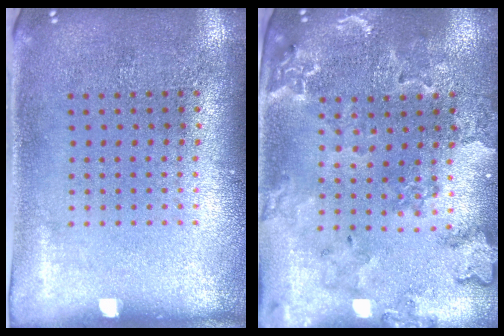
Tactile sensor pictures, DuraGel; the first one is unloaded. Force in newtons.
{"total": 1.4, "press": 1.4, "slide": 0.3}